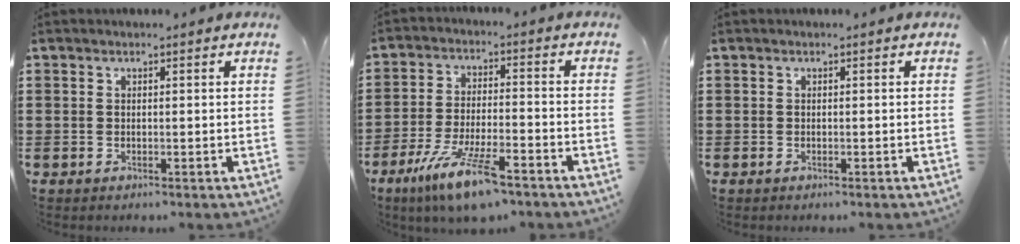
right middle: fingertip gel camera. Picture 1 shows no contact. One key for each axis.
{"total": 10.7, "fx": -7.1, "fy": 1.9, "fz": 7.7, "tx": -0.163, "ty": -0.005, "tz": -0.136}
{"total": 0.0}